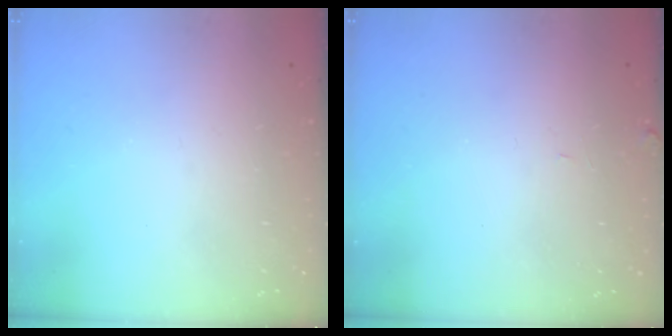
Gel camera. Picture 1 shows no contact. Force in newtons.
{"total": 5.0, "press": 5.0, "slide": 0.3}